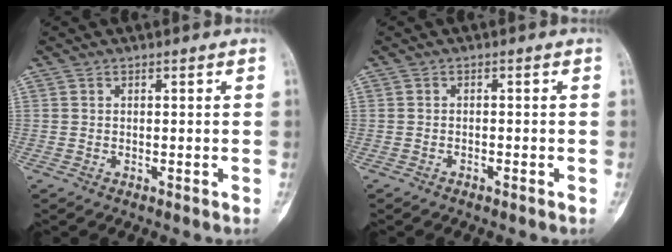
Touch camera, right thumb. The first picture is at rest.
{"total": 0.6, "force": [-0.6, 0.1, 0.2], "torque": [-0.007, 0.004, -0.011]}